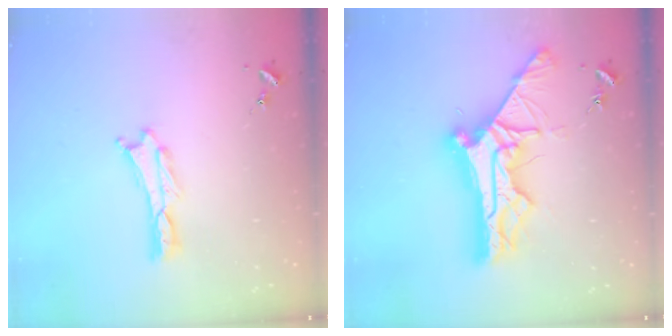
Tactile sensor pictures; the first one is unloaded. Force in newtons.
{"total": 13.3, "press": 13.2, "slide": 1.4}